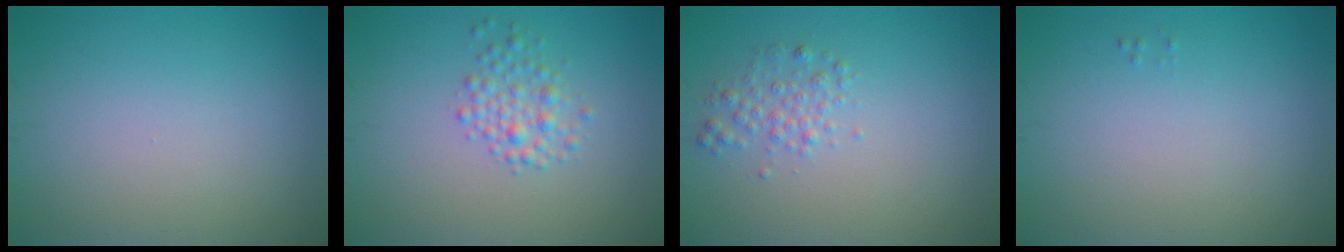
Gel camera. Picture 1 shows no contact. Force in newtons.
{"total": 2.2, "press": 2.2, "slide": 0.1}
{"total": 1.7, "press": 1.7, "slide": 0.0}
{"total": 0.0}